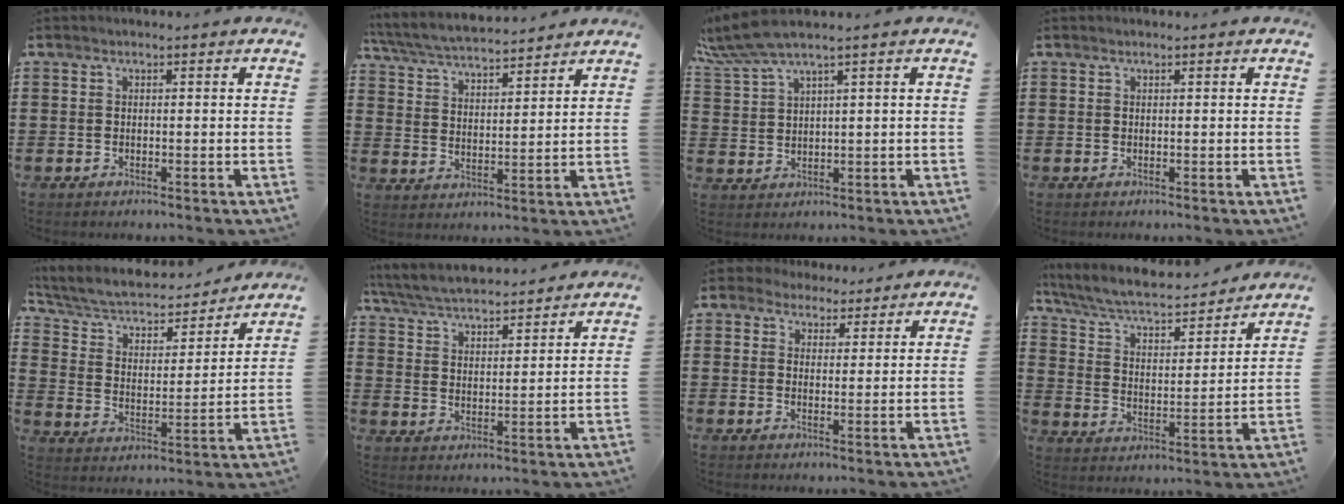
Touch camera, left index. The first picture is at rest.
{"total": 5.4, "force": [5.2, 0.3, 1.6], "torque": [-0.053, -0.027, 0.089]}
{"total": 4.8, "force": [3.5, 0.1, 3.3], "torque": [-0.084, -0.010, 0.058]}
{"total": 0.0}
{"total": 5.2, "force": [4.4, 1.7, 2.2], "torque": [-0.065, -0.032, 0.068]}
{"total": 5.6, "force": [5.4, 0.5, 1.3], "torque": [-0.051, -0.027, 0.094]}
{"total": 3.1, "force": [2.5, 1.9, 0.2], "torque": [-0.017, 0.007, 0.047]}
{"total": 5.9, "force": [5.2, 0.9, 2.7], "torque": [-0.077, -0.036, 0.083]}